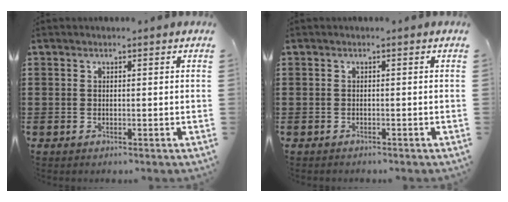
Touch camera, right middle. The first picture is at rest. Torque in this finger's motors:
{"motor_torque": [-0.77, 0.71, -0.07, -0.08]}